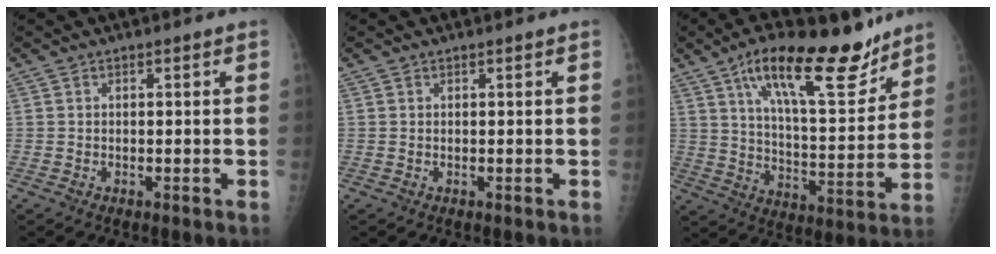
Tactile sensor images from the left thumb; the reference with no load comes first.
{"total": 0.0}
{"total": 20.3, "force": [13.4, 6.7, 13.6], "torque": [-0.181, -0.068, 0.222]}